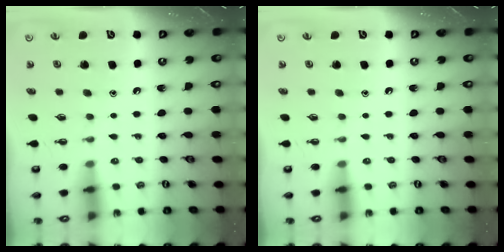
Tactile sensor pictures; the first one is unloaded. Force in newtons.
{"total": 0.0}